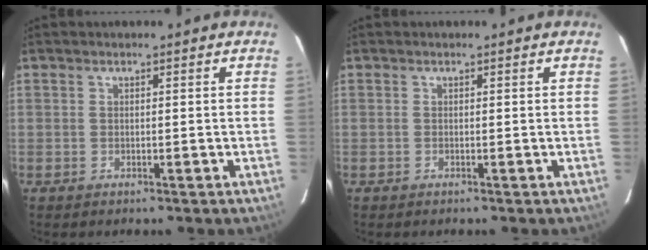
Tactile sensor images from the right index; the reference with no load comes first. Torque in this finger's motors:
{"motor_torque": [0.01, -0.05, 0.03, 0.01]}